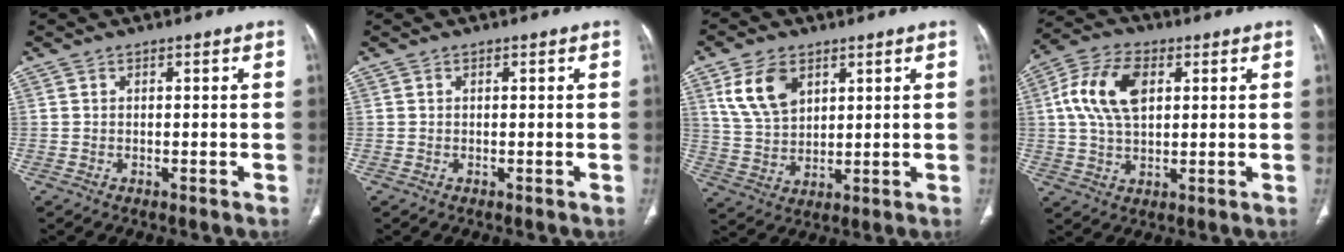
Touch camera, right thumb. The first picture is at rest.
{"total": 0.0}
{"total": 9.9, "force": [4.6, 6.3, 6.2], "torque": [-0.103, -0.015, 0.098]}
{"total": 12.1, "force": [2.8, 7.2, 9.4], "torque": [-0.180, 0.010, 0.049]}